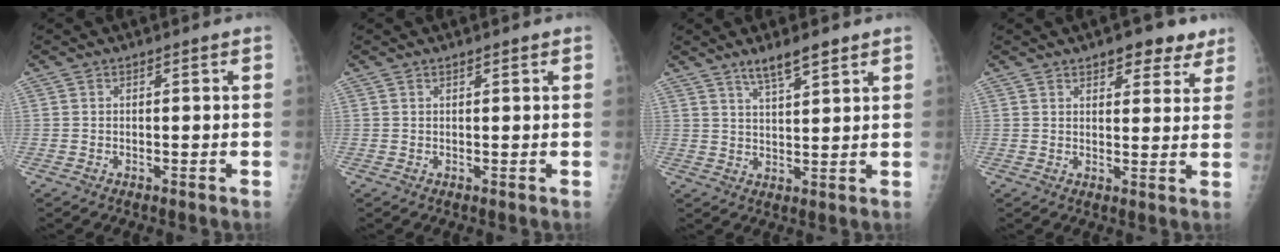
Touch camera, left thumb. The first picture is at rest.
{"total": 0.7, "force": [0.6, 0.2, 0.4], "torque": [-0.006, -0.002, 0.009]}
{"total": 6.0, "force": [4.4, 1.1, 3.8], "torque": [-0.061, -0.025, 0.078]}
{"total": 7.3, "force": [4.9, 3.5, 4.1], "torque": [-0.019, -0.021, 0.064]}